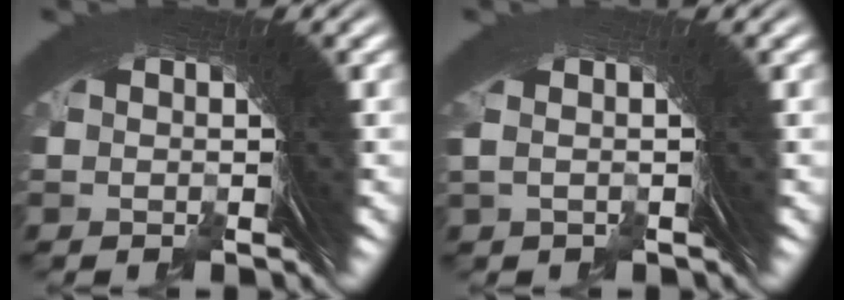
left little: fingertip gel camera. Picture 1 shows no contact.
{"total": 0.7, "force": [0.0, -0.5, 0.5], "torque": [-0.017, -0.003, 0.008]}